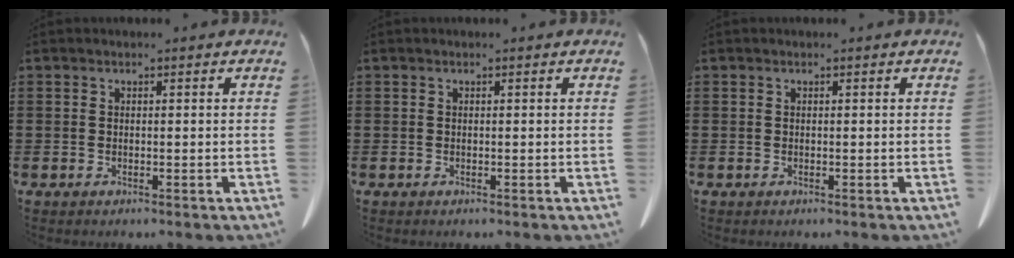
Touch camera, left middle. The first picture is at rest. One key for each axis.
{"total": 0.0}
{"total": 0.0}